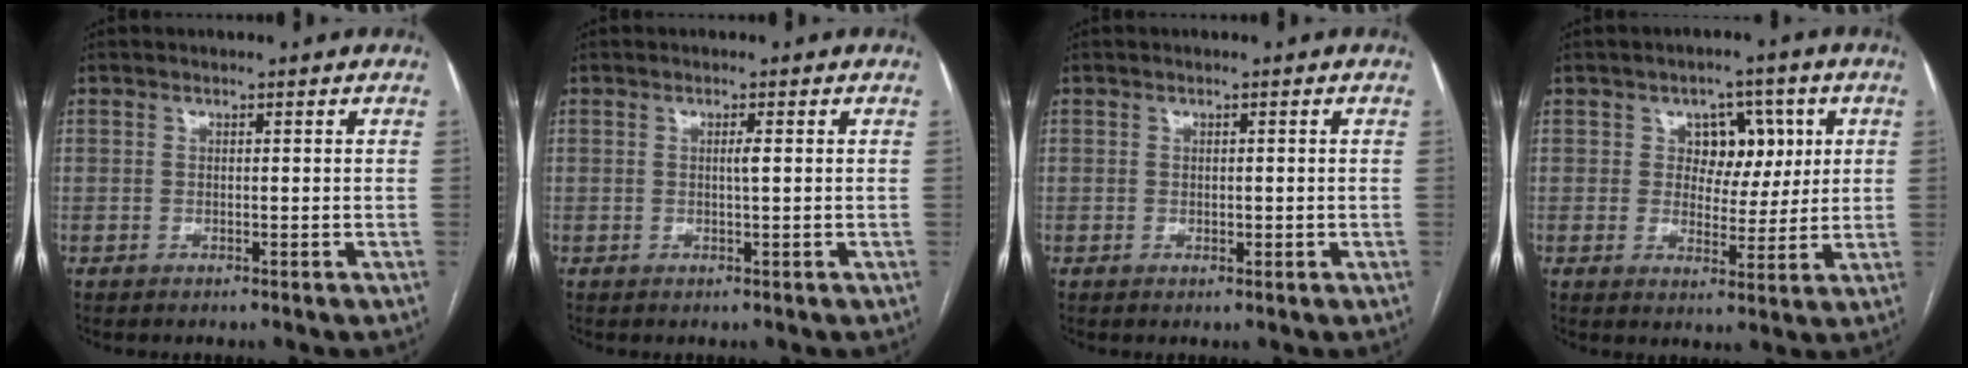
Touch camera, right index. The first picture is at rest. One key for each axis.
{"total": 1.1, "fx": 0.2, "fy": 0.0, "fz": 1.1, "tx": -0.021, "ty": 0.001, "tz": 0.002}
{"total": 0.9, "fx": 0.0, "fy": 0.7, "fz": 0.6, "tx": -0.007, "ty": 0.000, "tz": 0.003}
{"total": 6.8, "fx": 2.0, "fy": 5.1, "fz": 4.0, "tx": -0.040, "ty": 0.016, "tz": 0.033}